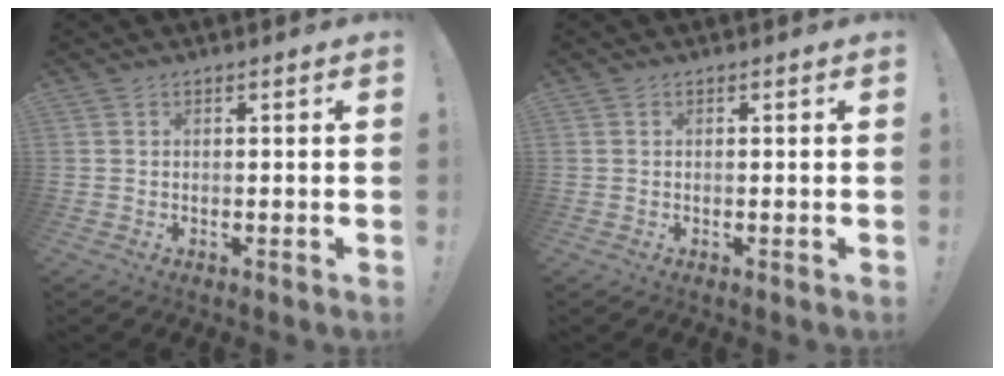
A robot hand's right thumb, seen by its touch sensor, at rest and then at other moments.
{"total": 0.0}